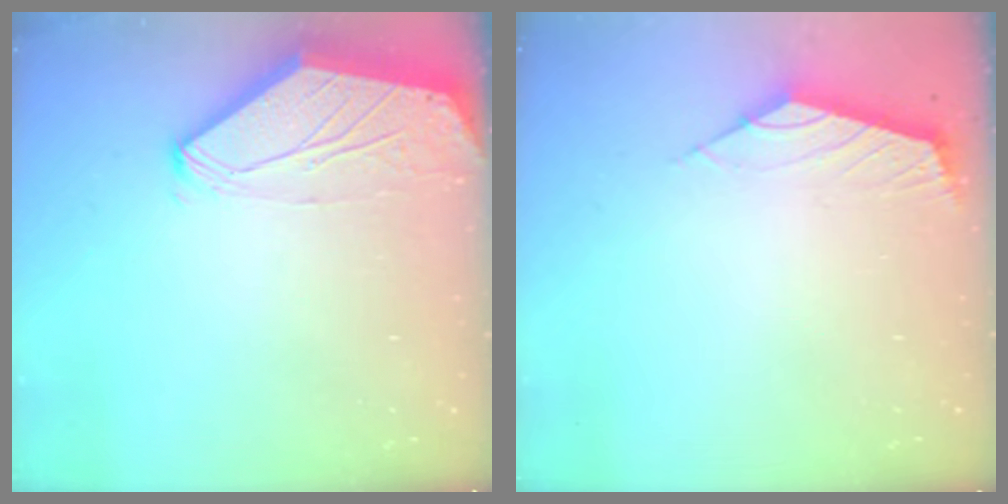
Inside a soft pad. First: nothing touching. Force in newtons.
{"total": 2.3, "press": 2.3, "slide": 0.6}